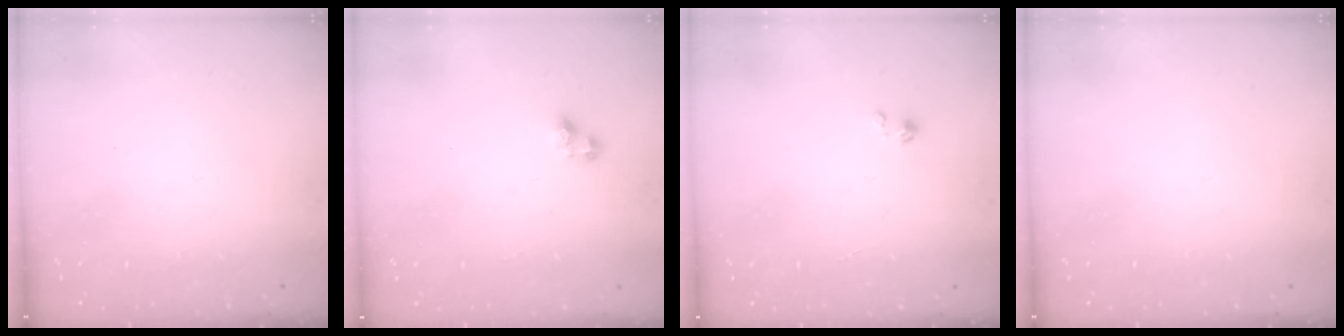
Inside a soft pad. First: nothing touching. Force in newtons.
{"total": 3.4, "press": 3.4, "slide": 0.3}
{"total": 0.0}
{"total": 0.0}